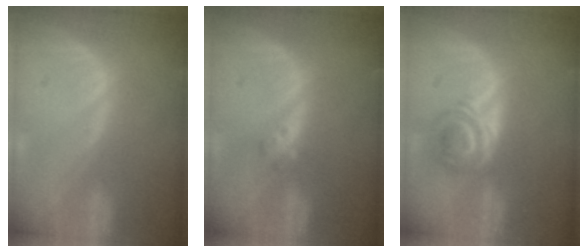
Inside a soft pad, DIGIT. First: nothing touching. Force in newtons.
{"total": 1.8, "press": 1.5, "slide": 0.9}
{"total": 5.9, "press": 4.8, "slide": 3.4}